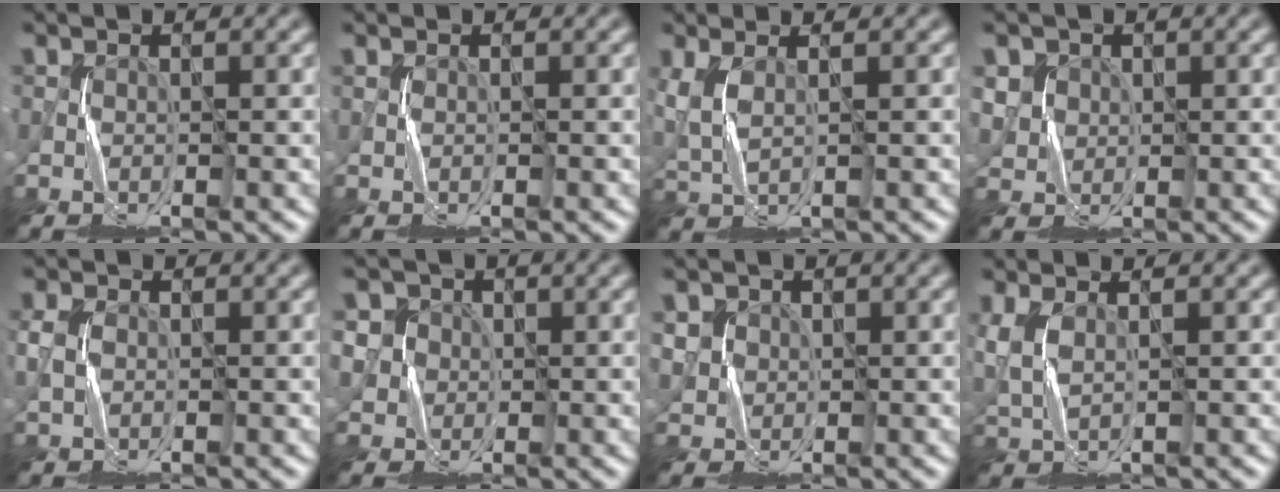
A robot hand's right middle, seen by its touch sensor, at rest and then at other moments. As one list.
[{"total": 0.0}, {"total": 2.7, "force": [1.1, 0.8, 2.3], "torque": [-0.074, 0.001, 0.028]}, {"total": 2.8, "force": [1.0, 2.5, 0.5], "torque": [-0.037, -0.005, 0.031]}, {"total": 1.6, "force": [0.0, 1.2, 1.0], "torque": [-0.034, 0.002, -0.002]}, {"total": 4.7, "force": [1.7, 4.2, 1.0], "torque": [-0.028, 0.014, 0.020]}, {"total": 2.2, "force": [0.7, 2.1, 0.4], "torque": [-0.033, -0.005, 0.021]}, {"total": 2.8, "force": [1.0, 1.1, 2.4], "torque": [-0.077, 0.001, 0.026]}]